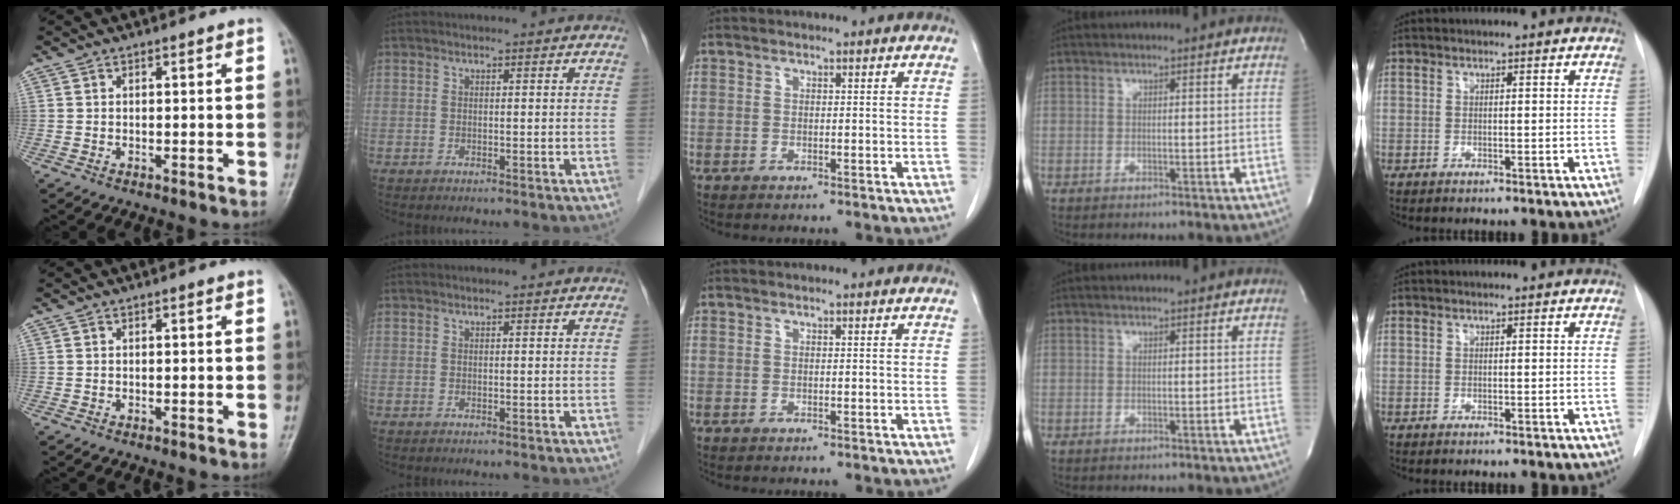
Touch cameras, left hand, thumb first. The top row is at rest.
{}